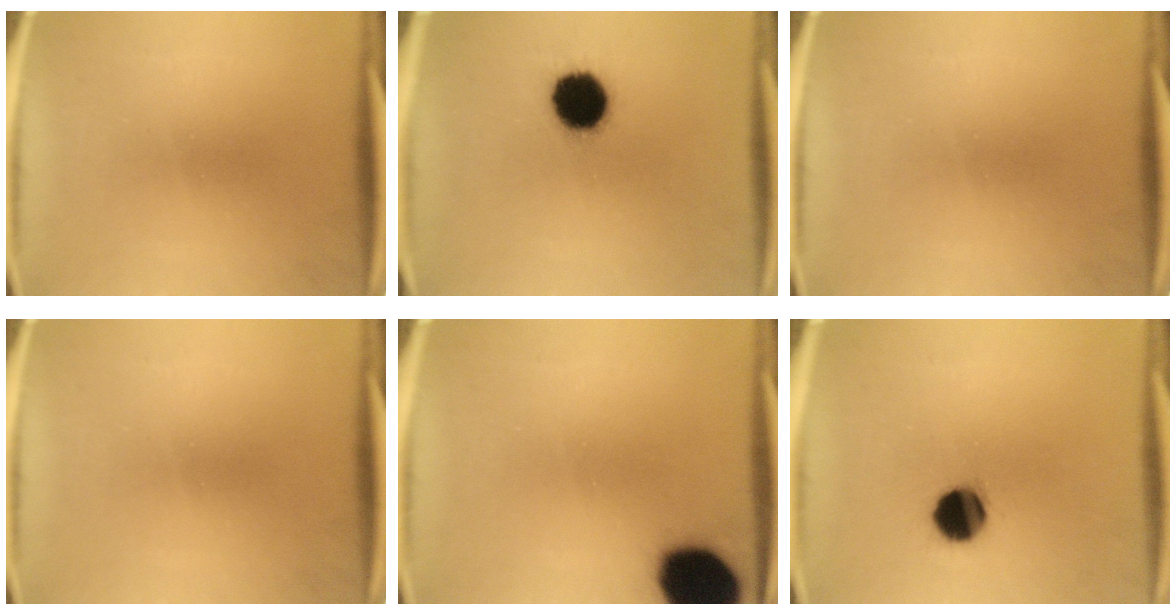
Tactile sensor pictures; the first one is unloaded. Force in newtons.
{"total": 13.9}
{"total": 0.0}
{"total": 0.0}
{"total": 18.9}
{"total": 9.4}